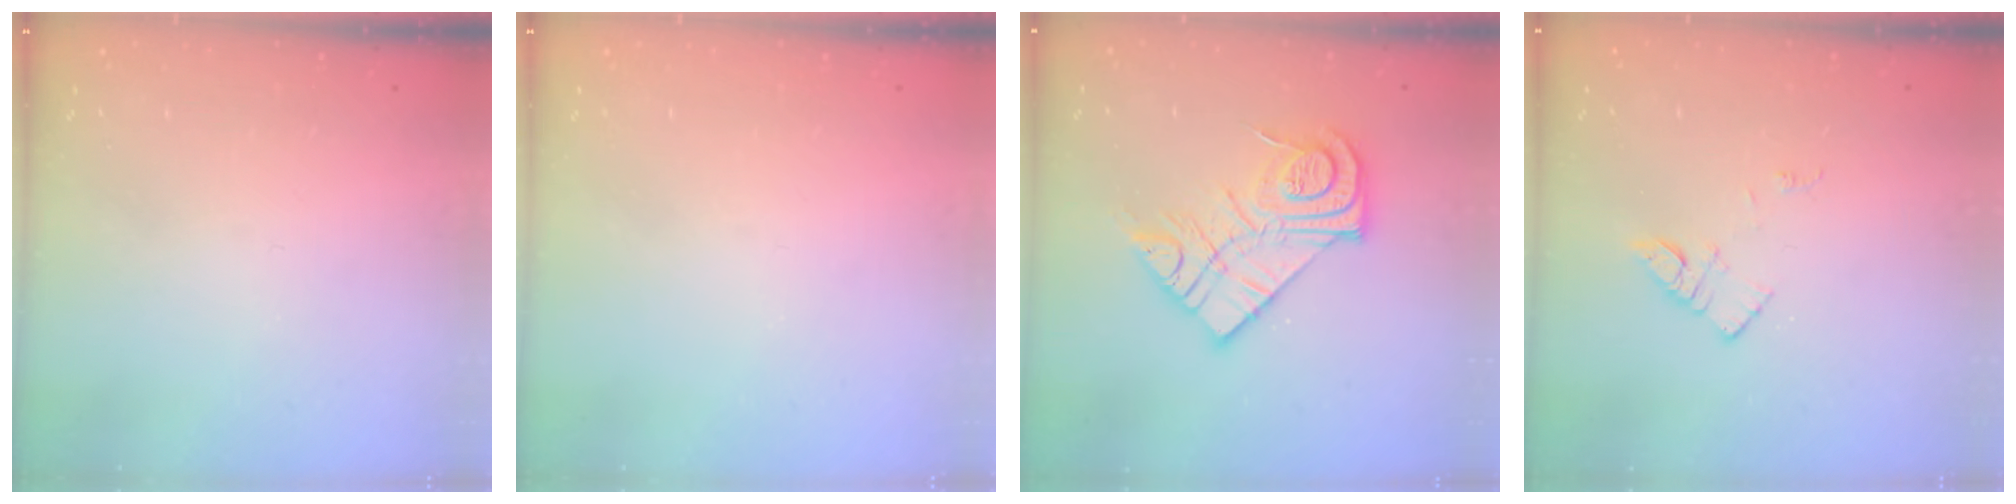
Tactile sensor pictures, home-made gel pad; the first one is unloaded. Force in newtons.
{"total": 0.0}
{"total": 16.3, "press": 16.2, "slide": 1.1}
{"total": 5.8, "press": 5.8, "slide": 0.6}